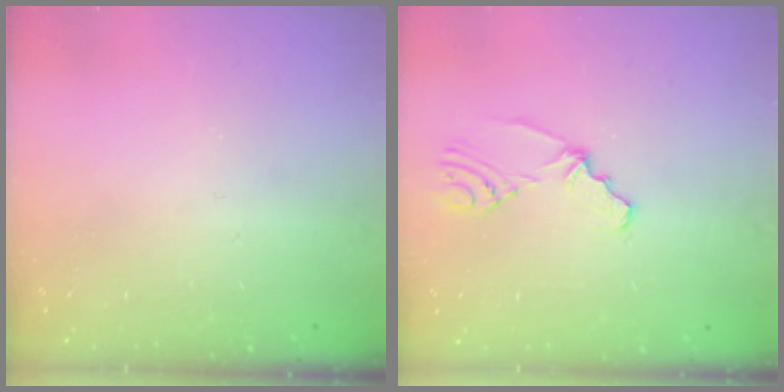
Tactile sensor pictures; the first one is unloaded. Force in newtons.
{"total": 4.8, "press": 1.5, "slide": 4.6}